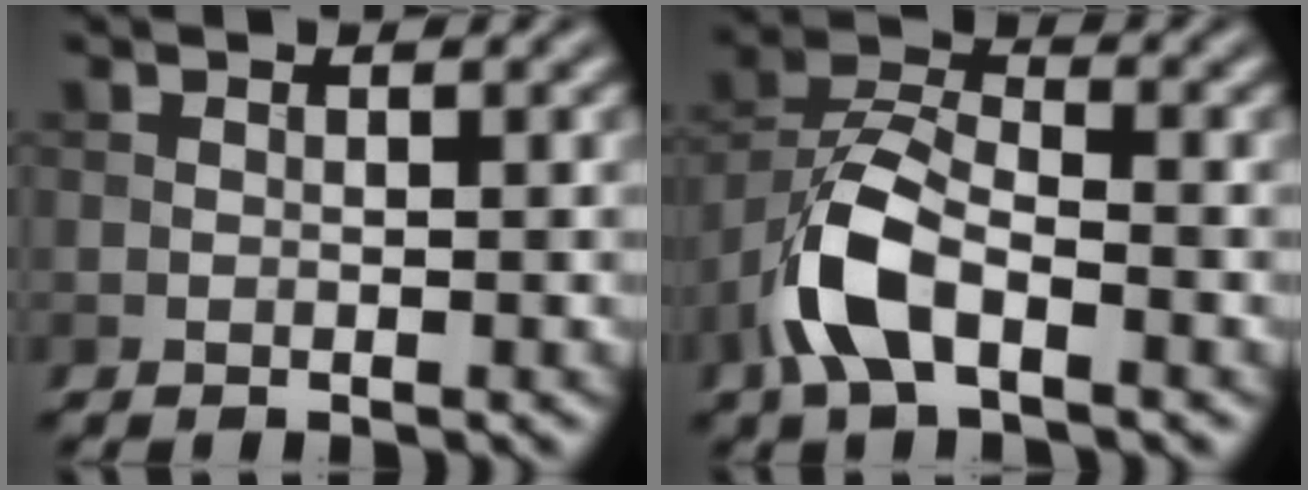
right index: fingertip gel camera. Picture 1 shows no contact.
{"total": 6.5, "force": [-3.1, 3.0, 4.8], "torque": [-0.097, 0.006, -0.070]}